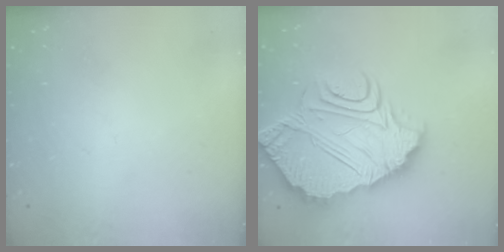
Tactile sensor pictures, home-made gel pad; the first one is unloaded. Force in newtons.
{"total": 19.4, "press": 19.3, "slide": 1.3}